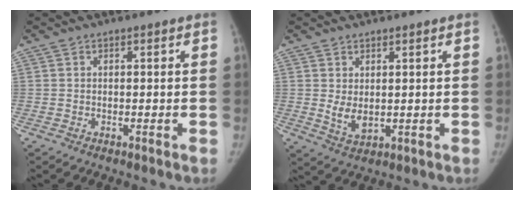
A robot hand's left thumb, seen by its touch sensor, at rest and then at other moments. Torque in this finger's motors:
{"motor_torque": [-0.10, 0.16, 0.45, -0.18, 0.02]}